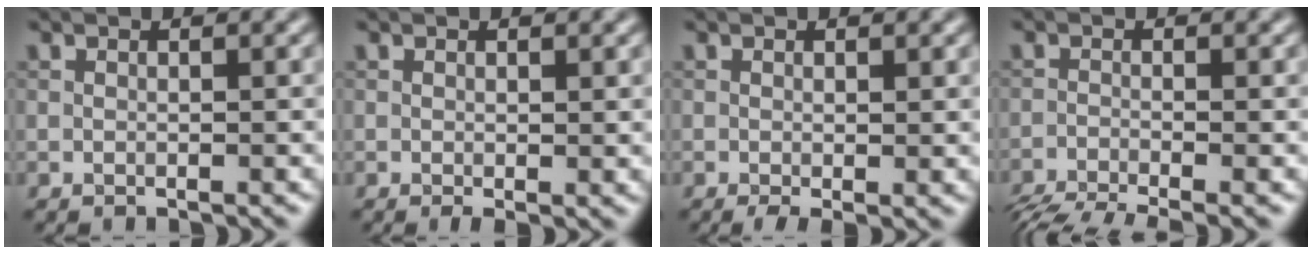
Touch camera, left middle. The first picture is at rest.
{"total": 1.0, "force": [0.0, 0.3, 1.0], "torque": [-0.012, -0.004, -0.001]}
{"total": 1.7, "force": [-0.3, 0.5, 1.6], "torque": [-0.026, -0.010, -0.006]}
{"total": 5.7, "force": [-4.7, 1.3, 3.0], "torque": [-0.048, -0.028, -0.079]}